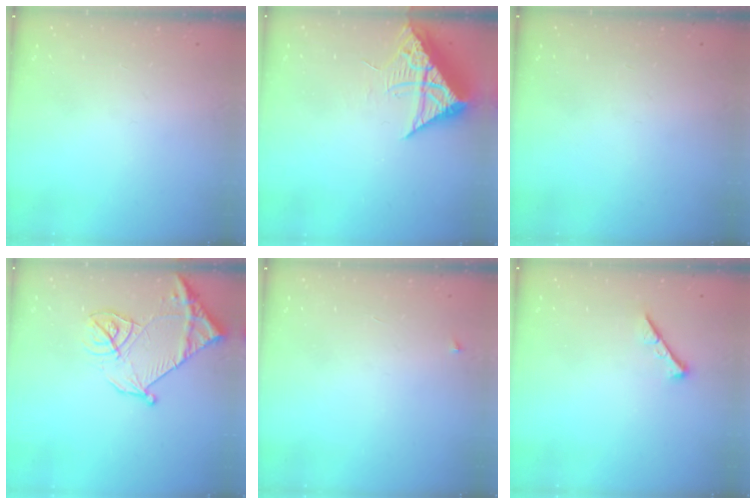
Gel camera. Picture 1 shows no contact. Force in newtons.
{"total": 9.7, "press": 9.7, "slide": 1.0}
{"total": 0.0}
{"total": 14.4, "press": 14.3, "slide": 1.6}
{"total": 2.3, "press": 2.3, "slide": 0.3}
{"total": 0.0}